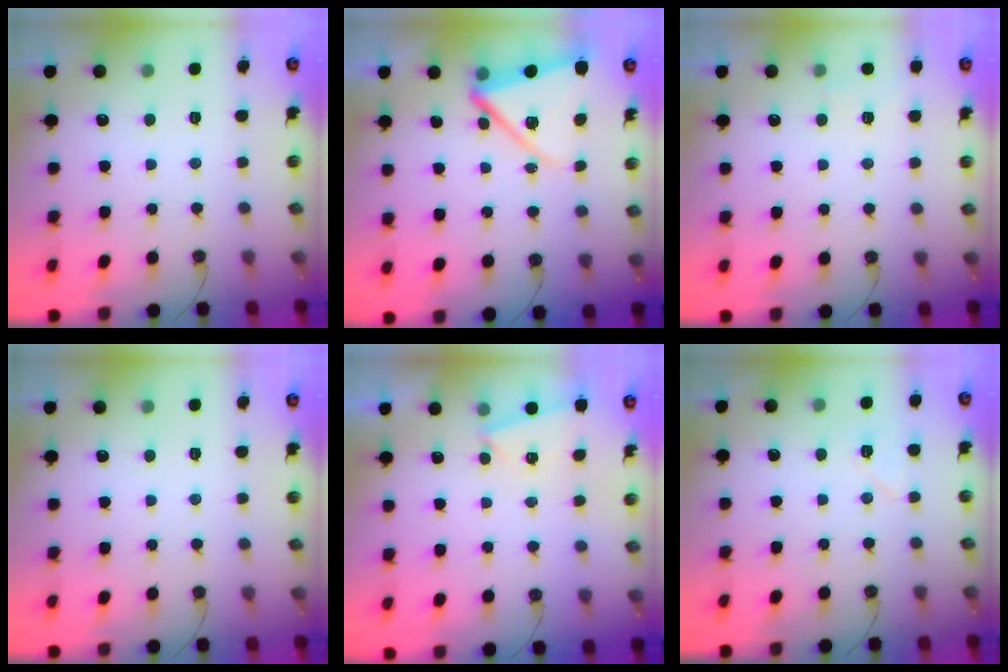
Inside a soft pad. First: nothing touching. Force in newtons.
{"total": 11.5, "press": 11.4, "slide": 1.3}
{"total": 3.6, "press": 2.5, "slide": 2.6}
{"total": 0.0}
{"total": 2.9, "press": 2.1, "slide": 2.0}
{"total": 6.4, "press": 6.4, "slide": 0.6}